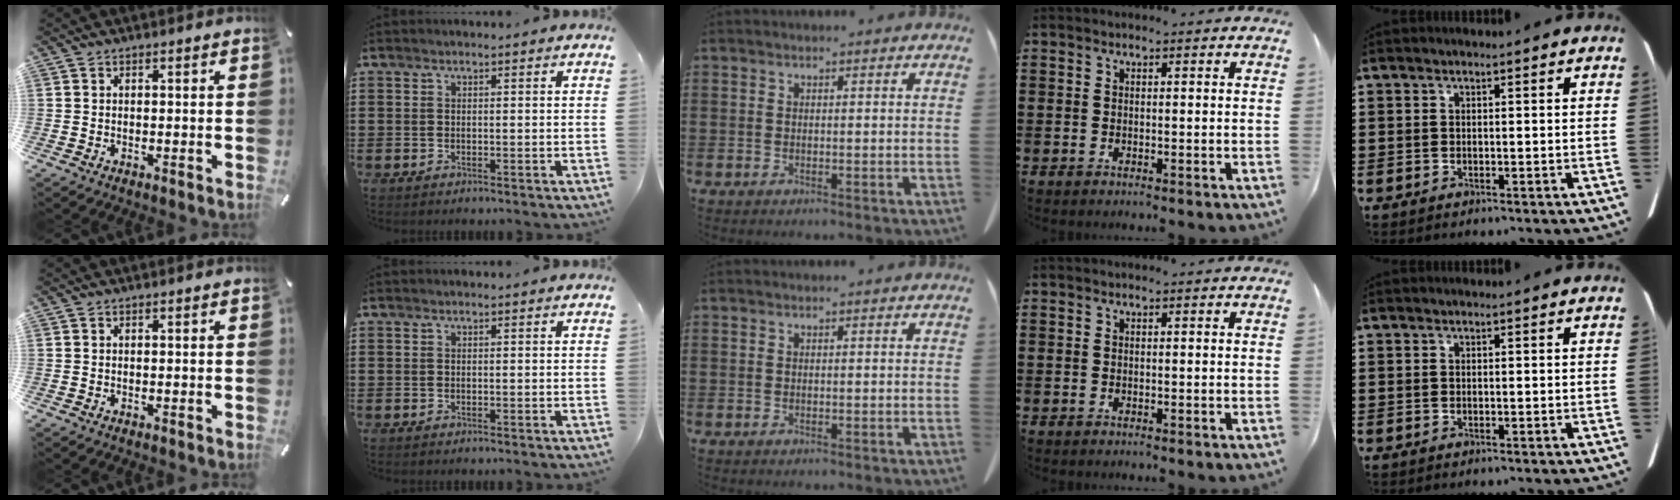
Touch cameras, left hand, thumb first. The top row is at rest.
{}